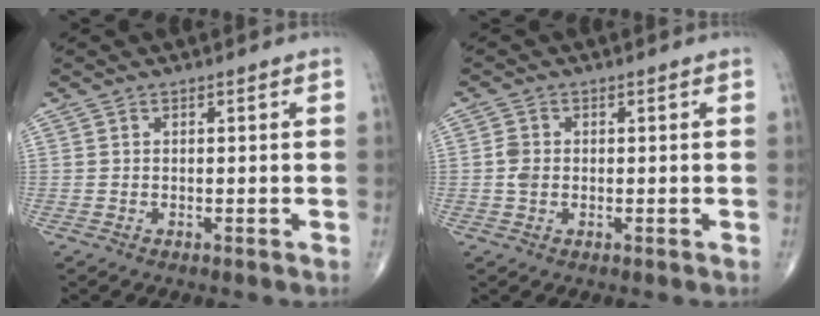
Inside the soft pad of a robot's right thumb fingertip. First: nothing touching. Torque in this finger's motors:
{"motor_torque": [0.06, 0.28, 0.56, 0.07, -0.01]}